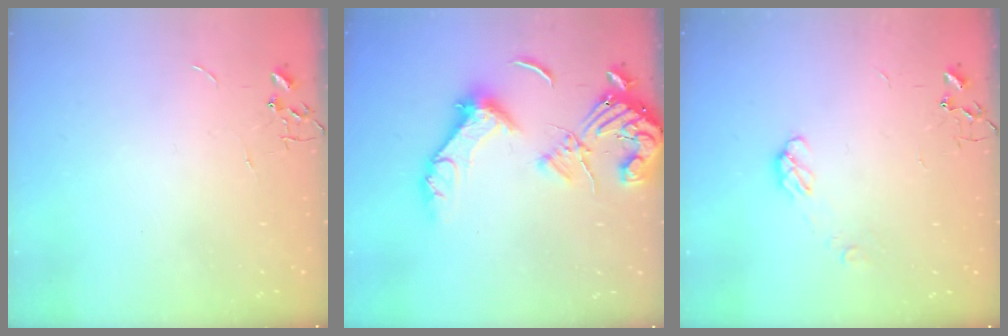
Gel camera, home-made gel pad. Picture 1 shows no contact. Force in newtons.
{"total": 16.7, "press": 16.5, "slide": 2.9}
{"total": 4.9, "press": 4.9, "slide": 0.8}